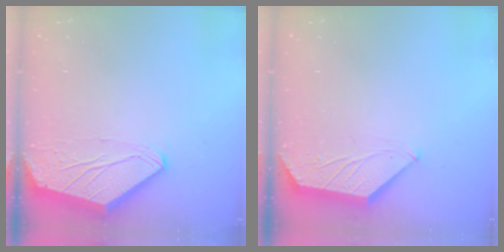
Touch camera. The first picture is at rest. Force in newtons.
{"total": 0.7, "press": 0.6, "slide": 0.3}